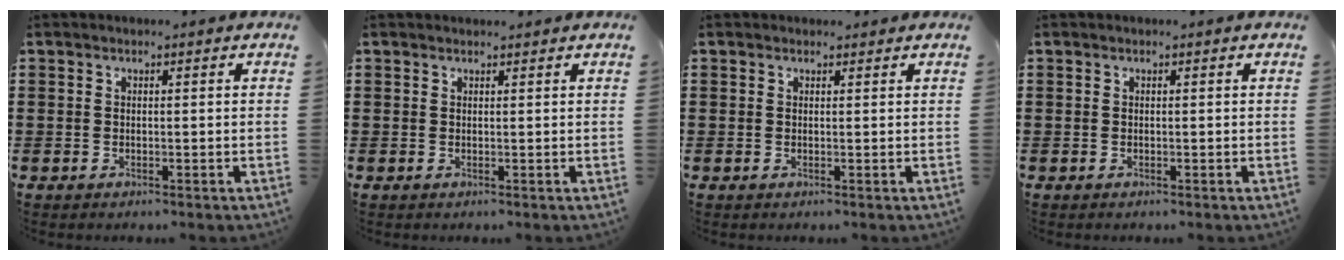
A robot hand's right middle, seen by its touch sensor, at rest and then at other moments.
{"total": 0.6, "force": [0.6, 0.0, -0.1], "torque": [0.000, -0.002, 0.012]}
{"total": 0.6, "force": [0.5, 0.2, -0.1], "torque": [0.007, -0.004, 0.010]}
{"total": 0.0}